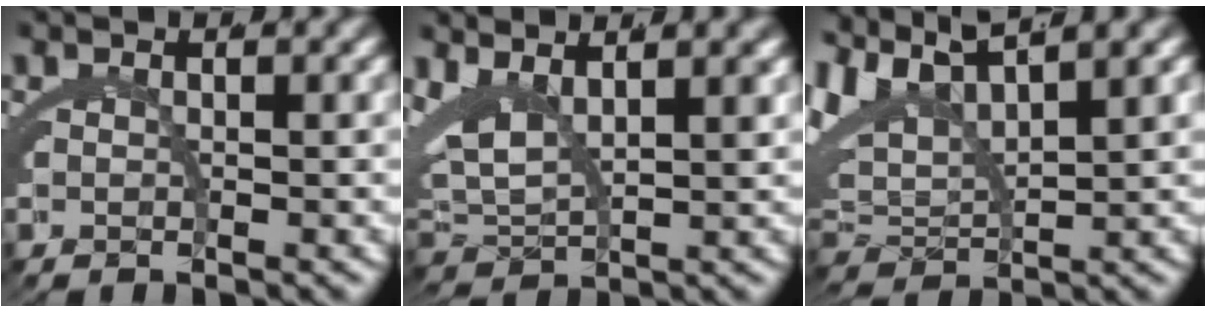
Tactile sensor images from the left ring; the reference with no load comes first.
{"total": 6.0, "force": [1.9, 4.0, 4.0], "torque": [-0.107, -0.012, 0.040]}
{"total": 8.6, "force": [3.4, 6.1, 5.0], "torque": [-0.131, 0.004, 0.056]}